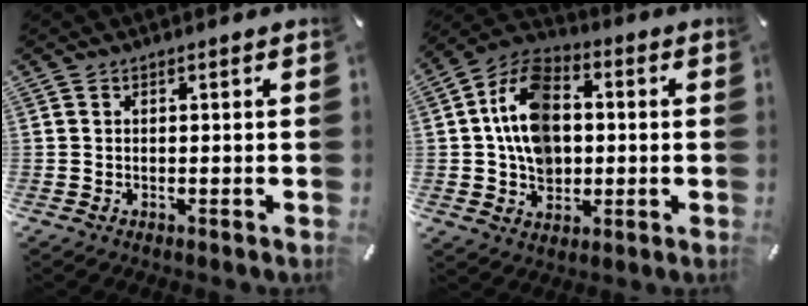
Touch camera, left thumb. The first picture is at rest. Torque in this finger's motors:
{"motor_torque": [2.02, 2.12, 0.54, 0.11, 0.15]}